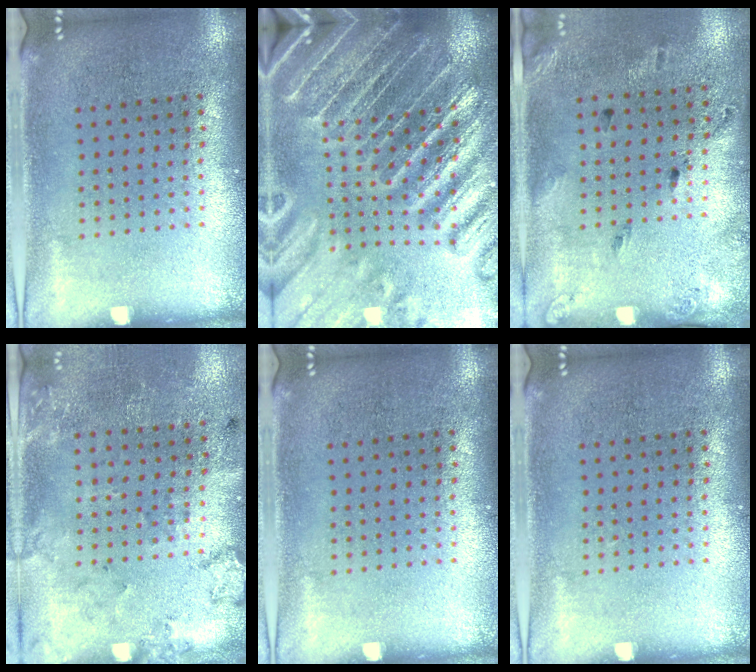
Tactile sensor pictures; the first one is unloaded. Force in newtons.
{"total": 5.0, "press": 4.4, "slide": 2.3}
{"total": 1.8, "press": 1.1, "slide": 1.5}
{"total": 2.0, "press": 1.3, "slide": 1.5}
{"total": 0.0}
{"total": 0.0}